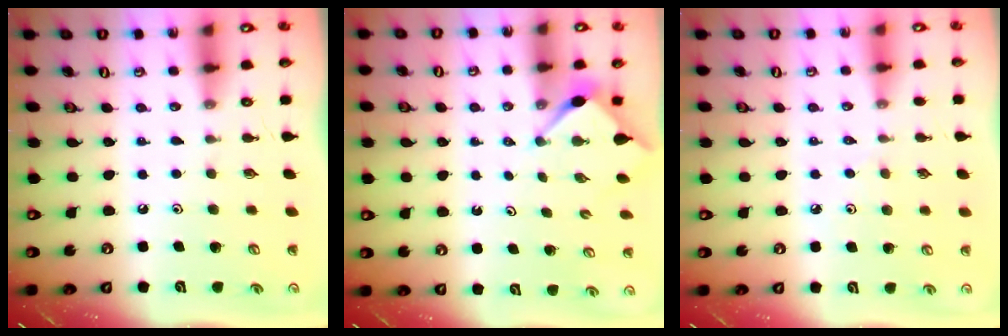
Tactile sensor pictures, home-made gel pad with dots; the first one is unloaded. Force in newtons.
{"total": 2.6, "press": 2.6, "slide": 0.3}
{"total": 3.6, "press": 3.5, "slide": 0.7}